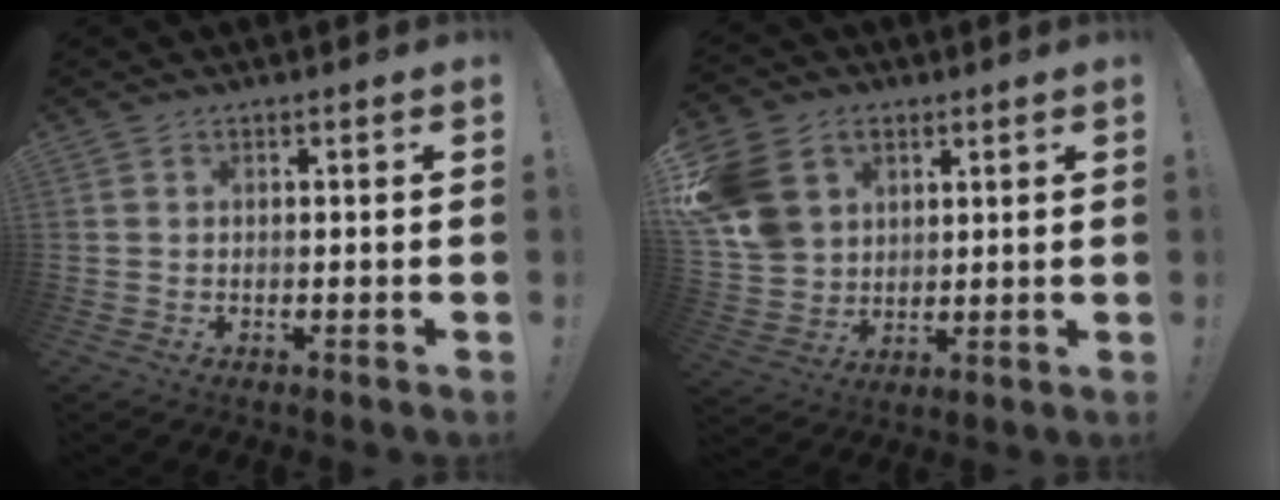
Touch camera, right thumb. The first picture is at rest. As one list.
[{"total": 15.1, "force": [6.1, 11.7, 7.3], "torque": [-0.125, -0.019, 0.127]}]